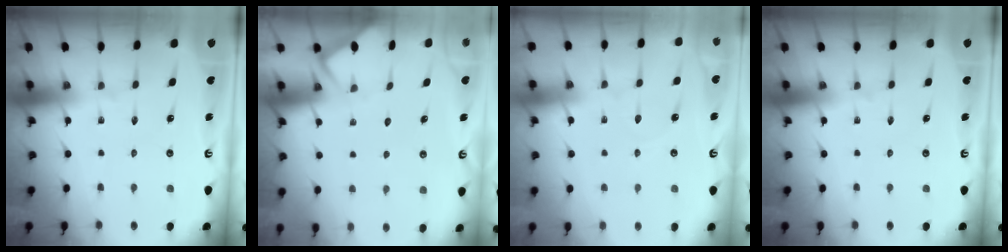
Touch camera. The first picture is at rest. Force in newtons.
{"total": 4.4, "press": 4.4, "slide": 0.4}
{"total": 3.4, "press": 3.3, "slide": 0.5}
{"total": 0.0}